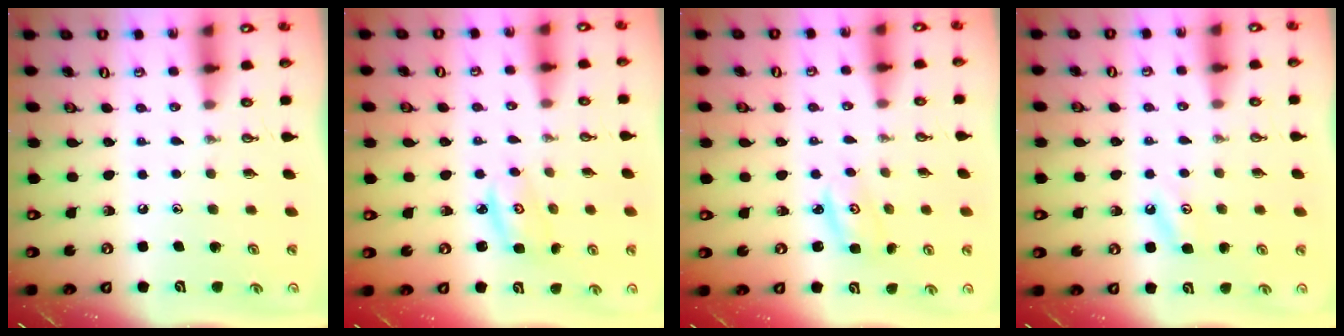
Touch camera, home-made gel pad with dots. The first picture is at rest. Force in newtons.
{"total": 3.3, "press": 3.2, "slide": 0.3}
{"total": 2.2, "press": 2.2, "slide": 0.2}
{"total": 3.4, "press": 3.4, "slide": 0.6}